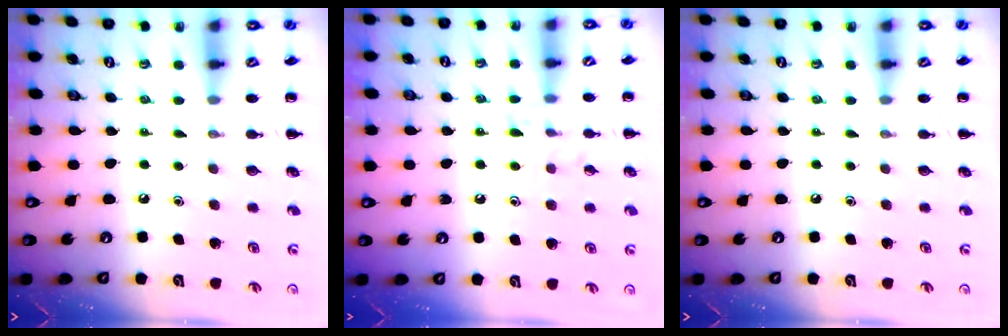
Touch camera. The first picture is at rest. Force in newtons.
{"total": 7.1, "press": 7.1, "slide": 0.5}
{"total": 0.0}